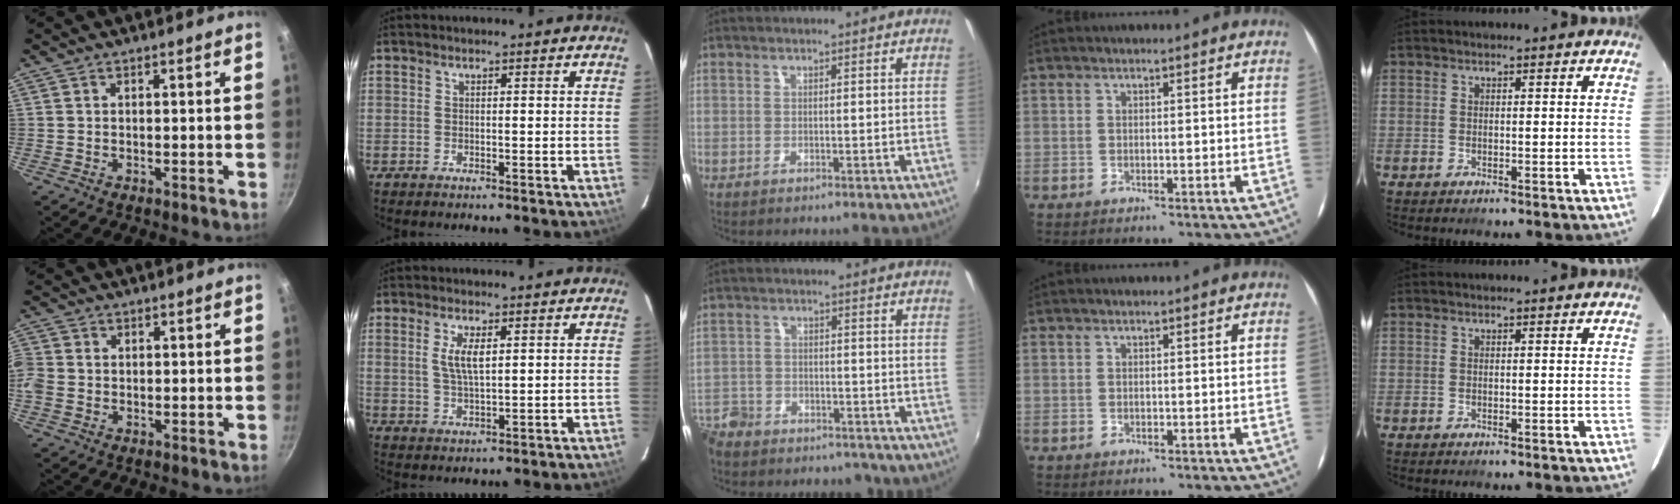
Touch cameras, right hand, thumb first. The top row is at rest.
{"thumb": {"total": 5.2, "force": [-0.1, 4.5, 2.5], "torque": [-0.052, 0.008, -0.011]}, "index": {"total": 4.9, "force": [1.4, 1.7, 4.4], "torque": [-0.085, -0.001, 0.029]}, "middle": {"total": 12.7, "force": [-9.6, 7.6, 3.3], "torque": [-0.110, 0.016, -0.152]}}